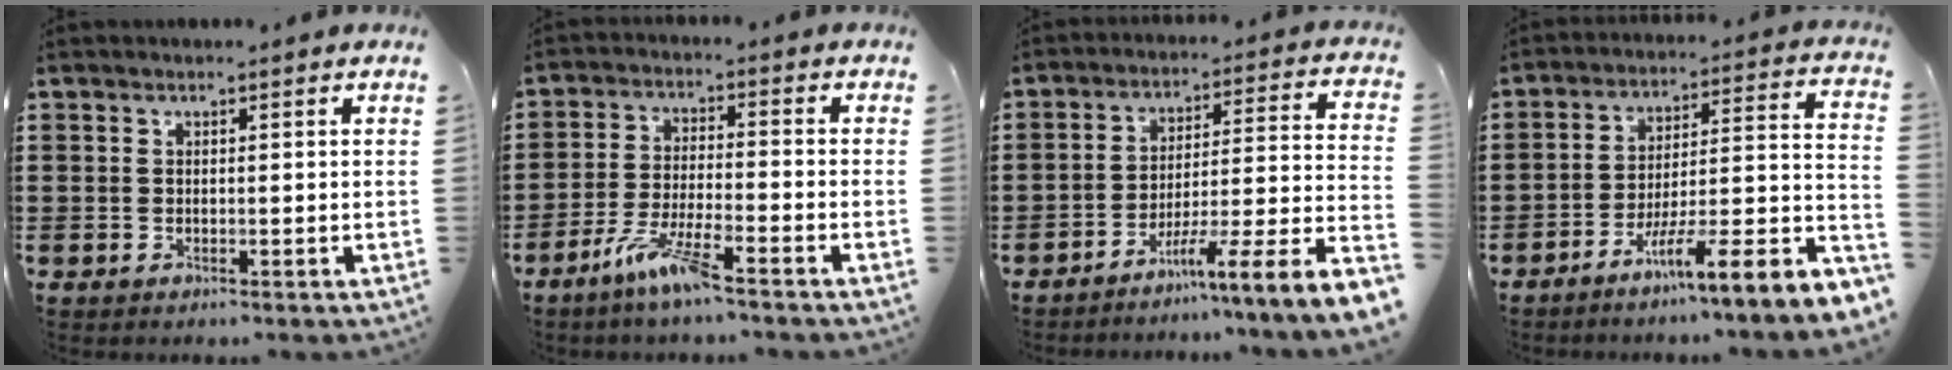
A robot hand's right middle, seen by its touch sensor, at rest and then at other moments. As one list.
[{"total": 6.8, "force": [-4.9, 0.4, 4.8], "torque": [-0.099, -0.007, -0.090]}, {"total": 5.2, "force": [-3.5, -1.1, 3.6], "torque": [-0.058, -0.044, -0.080]}, {"total": 6.7, "force": [-4.4, -0.9, 4.9], "torque": [-0.081, -0.036, -0.092]}]